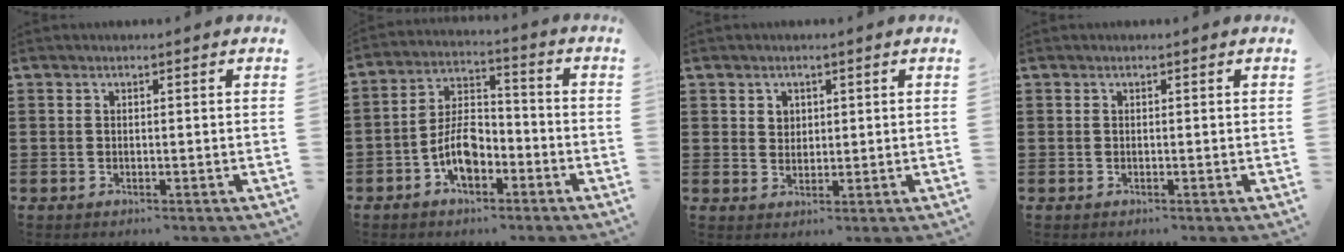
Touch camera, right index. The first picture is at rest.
{"total": 7.5, "force": [-3.5, 4.1, 5.3], "torque": [-0.115, 0.012, -0.070]}
{"total": 2.1, "force": [1.0, 1.7, 0.4], "torque": [-0.014, 0.009, 0.019]}
{"total": 0.0}